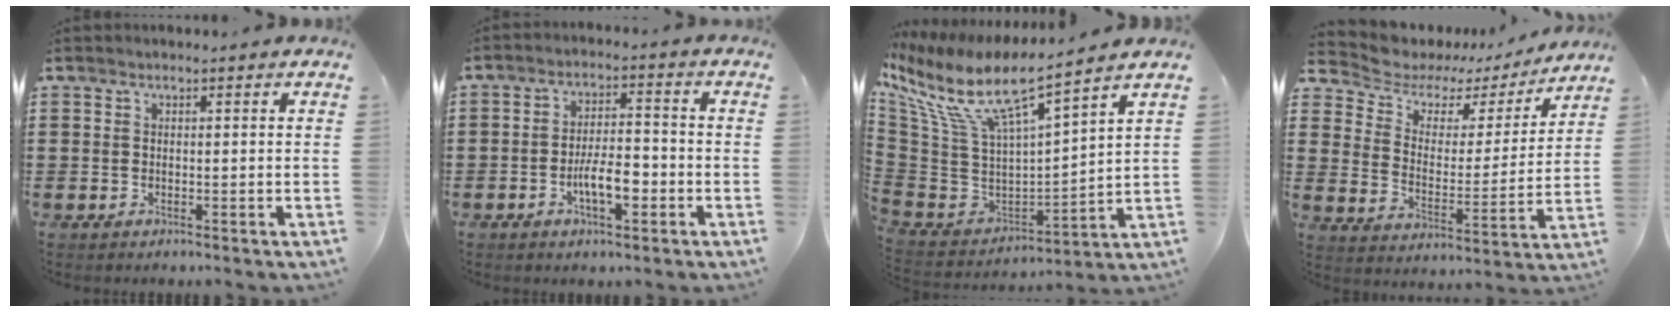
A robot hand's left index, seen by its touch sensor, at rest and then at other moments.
{"total": 6.3, "force": [-2.2, 2.4, 5.4], "torque": [-0.097, 0.004, -0.046]}
{"total": 10.5, "force": [6.5, 2.3, 7.9], "torque": [-0.178, -0.046, 0.104]}
{"total": 5.4, "force": [4.2, 3.2, 1.3], "torque": [-0.057, -0.022, 0.067]}